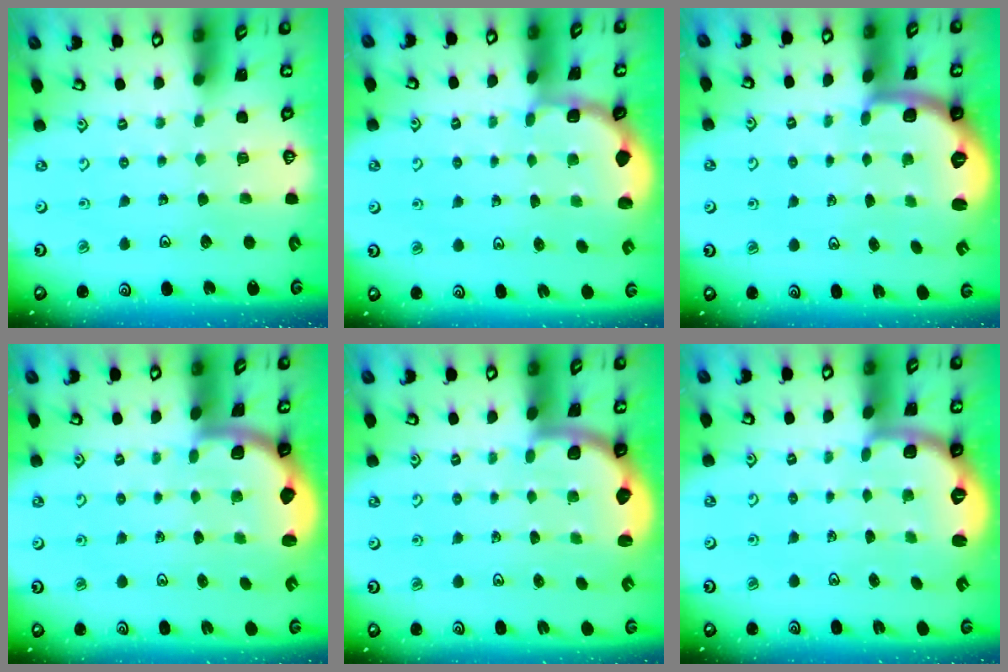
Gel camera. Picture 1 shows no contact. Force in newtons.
{"total": 1.8, "press": 1.7, "slide": 0.7}
{"total": 1.9, "press": 1.8, "slide": 0.5}
{"total": 1.9, "press": 1.8, "slide": 0.5}
{"total": 2.1, "press": 2.0, "slide": 0.7}
{"total": 2.5, "press": 1.9, "slide": 1.6}